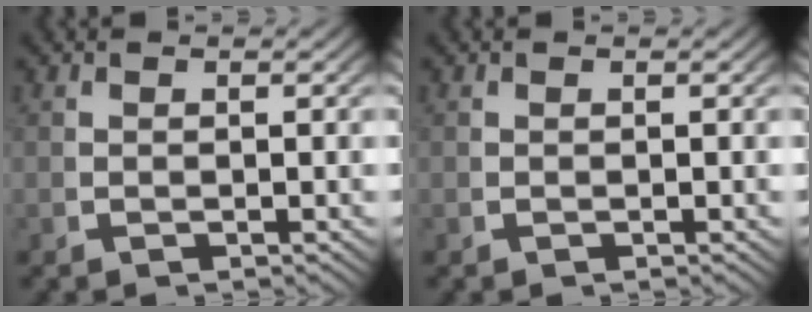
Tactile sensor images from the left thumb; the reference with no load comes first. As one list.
[{"total": 0.0}]